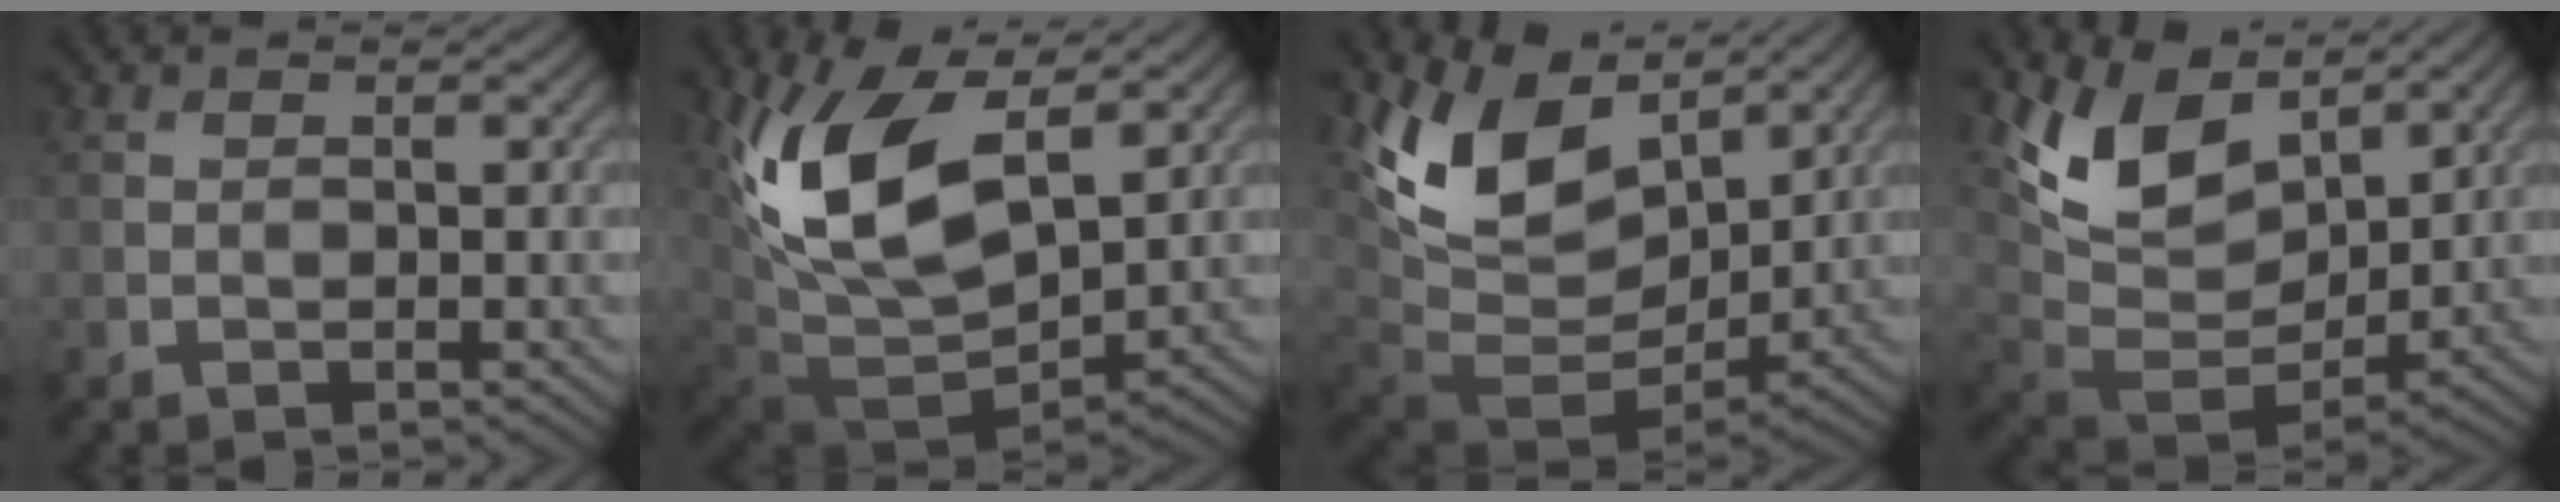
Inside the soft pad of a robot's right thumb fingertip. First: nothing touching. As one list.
[{"total": 14.7, "force": [5.4, 8.0, 11.1], "torque": [-0.234, -0.005, 0.109]}, {"total": 14.1, "force": [6.0, 8.7, 9.4], "torque": [-0.199, 0.007, 0.115]}, {"total": 11.6, "force": [6.3, 6.7, 7.1], "torque": [-0.156, 0.003, 0.121]}]